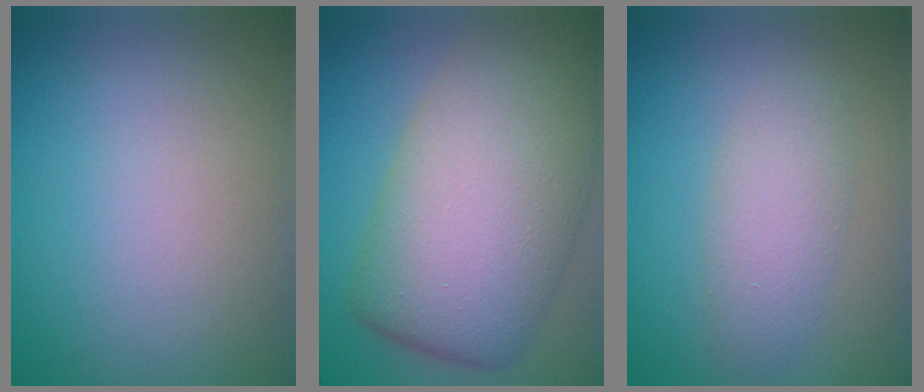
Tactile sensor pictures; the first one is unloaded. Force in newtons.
{"total": 12.2, "press": 12.1, "slide": 0.7}
{"total": 3.2, "press": 3.2, "slide": 0.2}